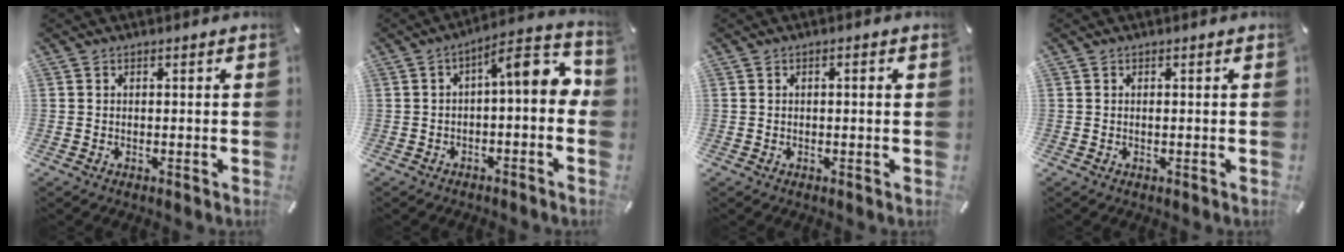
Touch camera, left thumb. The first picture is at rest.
{"total": 9.6, "force": [0.7, 3.3, 9.0], "torque": [-0.131, -0.004, 0.006]}
{"total": 1.2, "force": [0.0, 0.3, 1.2], "torque": [-0.022, 0.000, 0.000]}
{"total": 0.0}